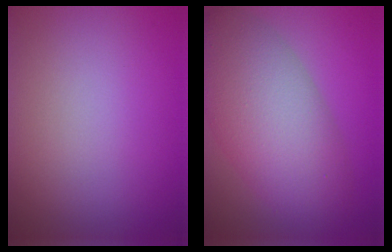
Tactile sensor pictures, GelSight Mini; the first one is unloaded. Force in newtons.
{"total": 8.9, "press": 8.9, "slide": 0.5}